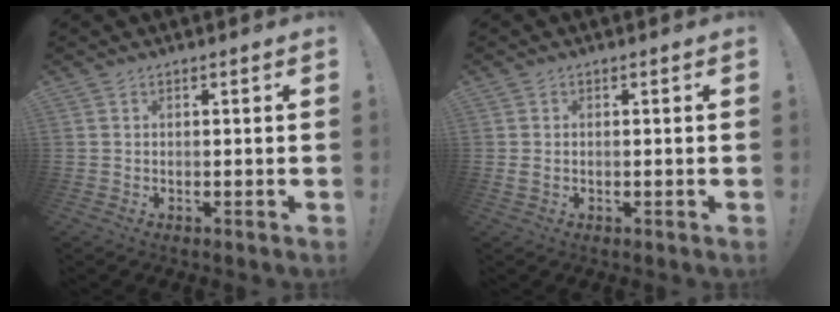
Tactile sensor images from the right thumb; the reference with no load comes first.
{"total": 1.0, "force": [0.2, 0.6, 0.7], "torque": [-0.008, 0.000, 0.003]}